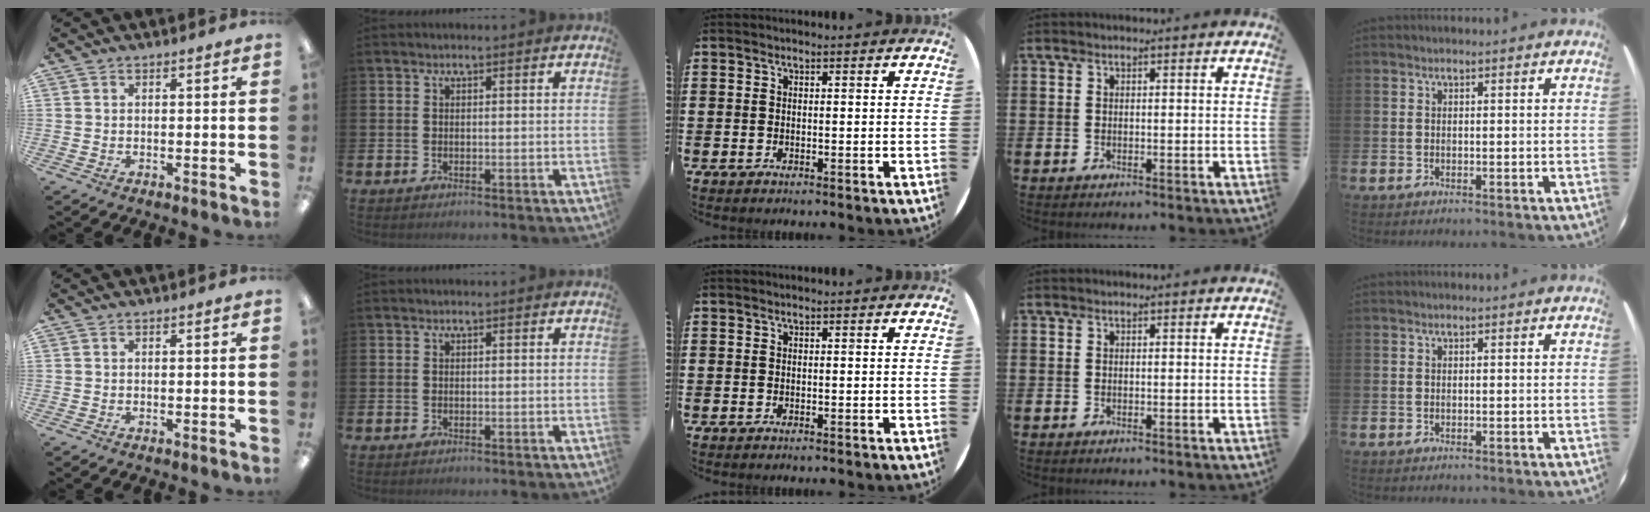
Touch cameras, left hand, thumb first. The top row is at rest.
{}